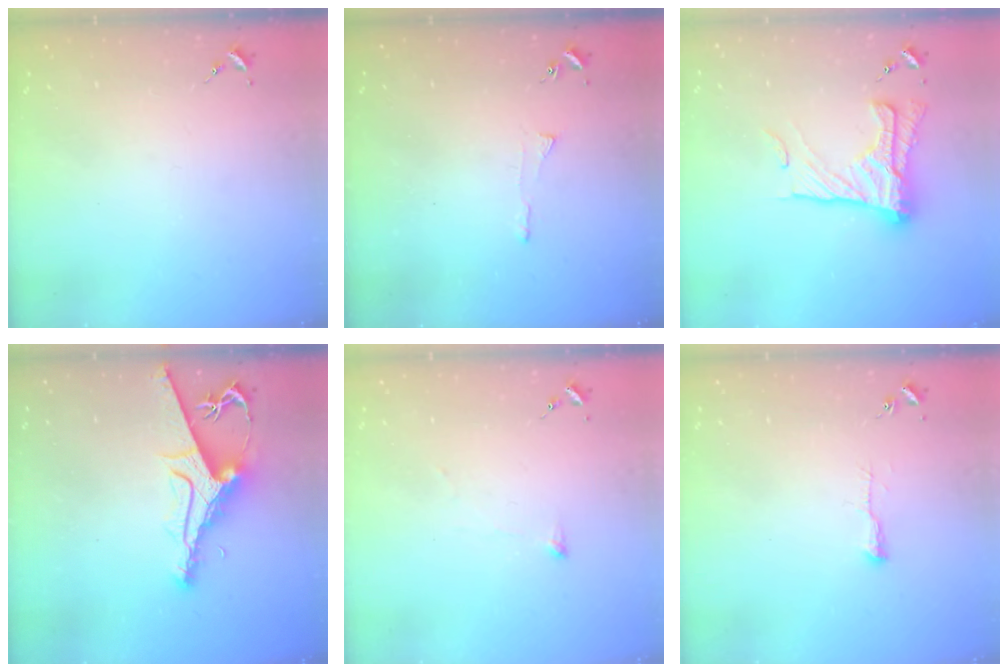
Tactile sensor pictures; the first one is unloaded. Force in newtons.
{"total": 3.0, "press": 2.9, "slide": 0.5}
{"total": 20.0, "press": 19.9, "slide": 1.4}
{"total": 11.0, "press": 10.9, "slide": 1.2}
{"total": 2.8, "press": 2.7, "slide": 0.5}
{"total": 4.6, "press": 4.6, "slide": 0.7}